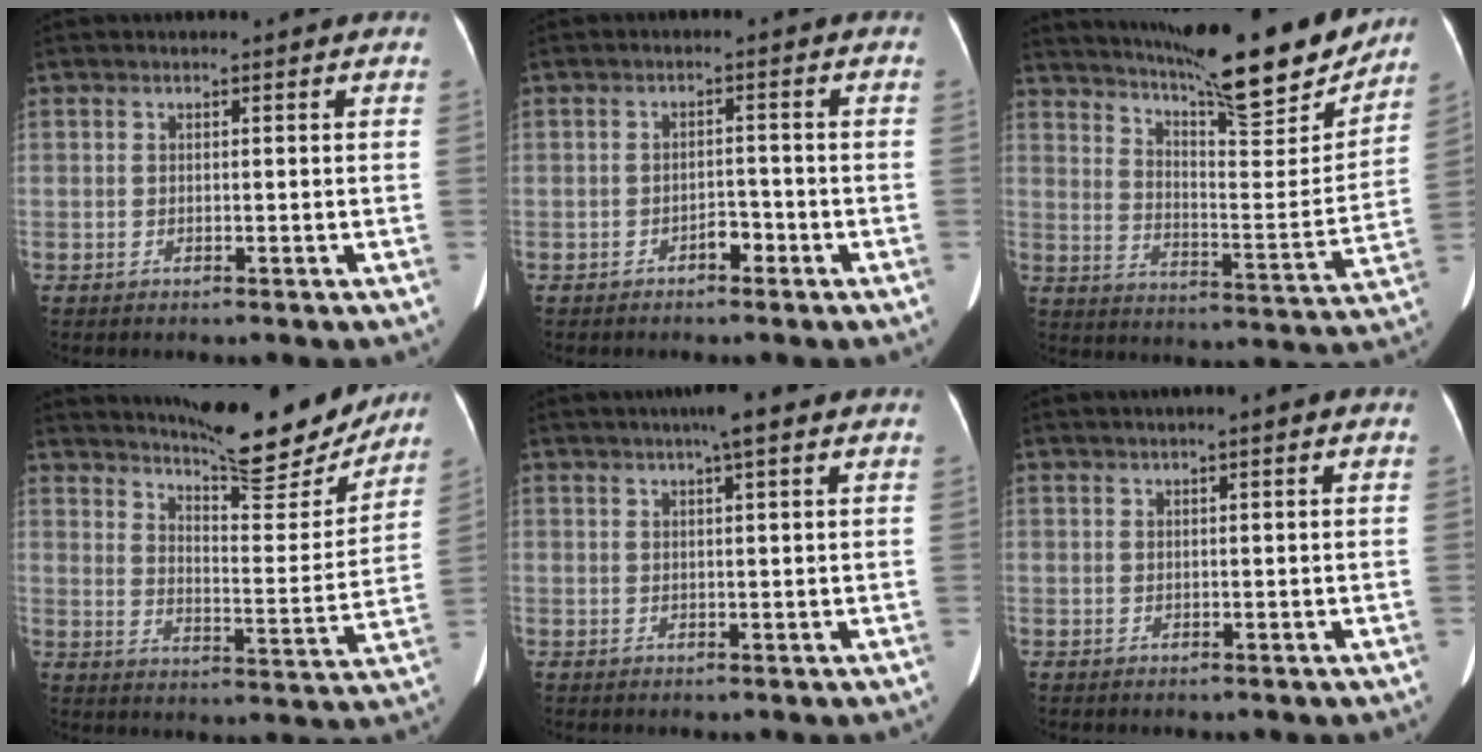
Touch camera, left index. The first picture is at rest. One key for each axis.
{"total": 2.0, "fx": -1.4, "fy": 0.9, "fz": 1.0, "tx": -0.014, "ty": 0.004, "tz": -0.023}
{"total": 22.4, "fx": 18.9, "fy": 2.6, "fz": 11.7, "tx": -0.189, "ty": -0.030, "tz": 0.267}
{"total": 17.8, "fx": 16.1, "fy": 2.8, "fz": 7.1, "tx": -0.105, "ty": -0.031, "tz": 0.215}
{"total": 3.7, "fx": 2.3, "fy": 0.1, "fz": 2.9, "tx": -0.047, "ty": 0.013, "tz": 0.033}
{"total": 1.3, "fx": 0.6, "fy": 0.0, "fz": 1.1, "tx": -0.023, "ty": 0.006, "tz": 0.009}